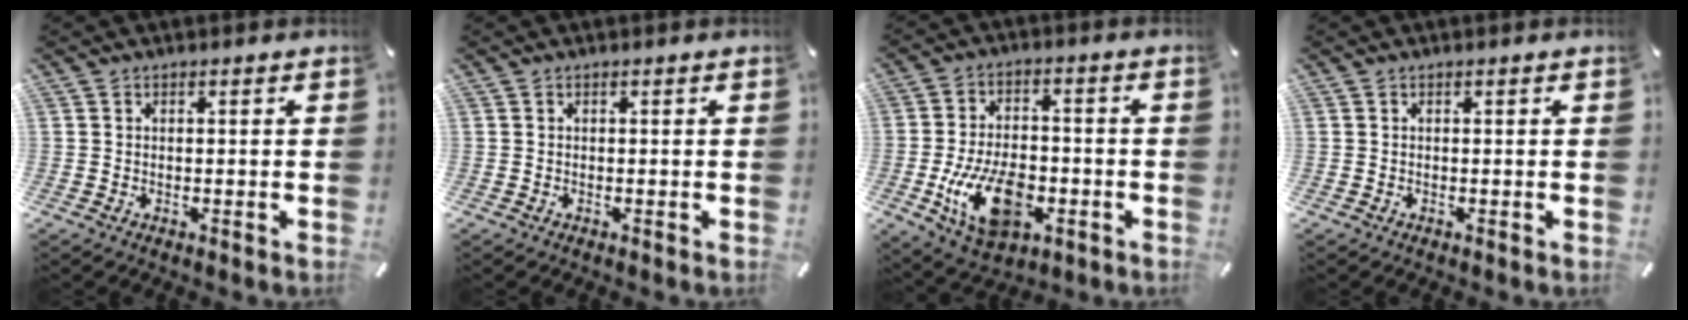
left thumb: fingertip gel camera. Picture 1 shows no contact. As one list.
[{"total": 0.0}, {"total": 15.0, "force": [-4.6, 9.4, 10.8], "torque": [-0.199, 0.009, -0.077]}, {"total": 0.0}]